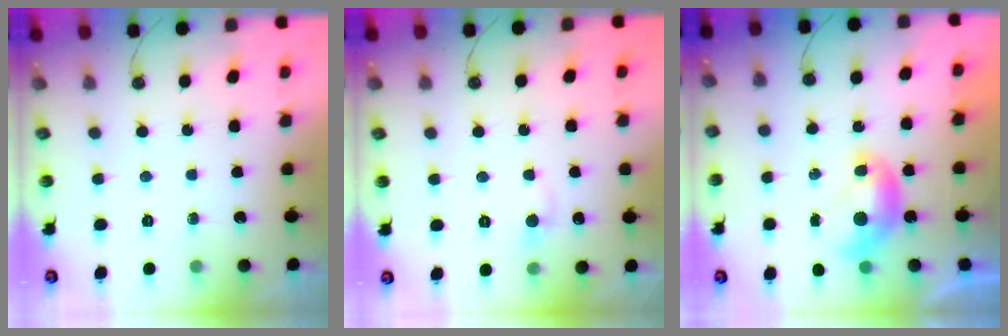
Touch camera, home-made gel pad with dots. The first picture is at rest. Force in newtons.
{"total": 1.0, "press": 0.8, "slide": 0.7}
{"total": 0.0}